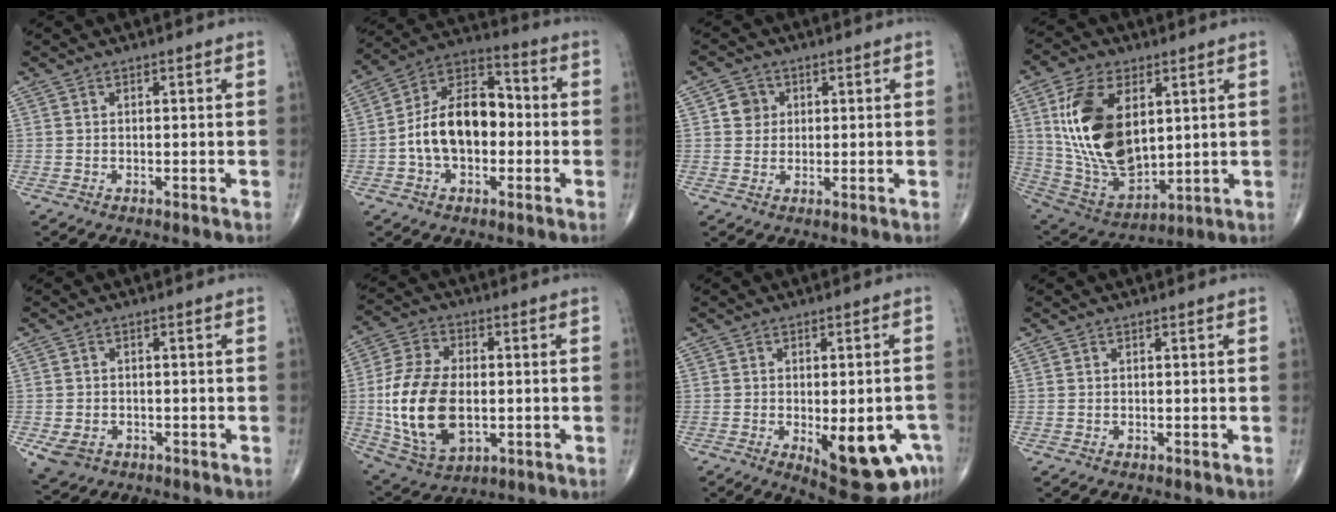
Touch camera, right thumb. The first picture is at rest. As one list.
[{"total": 15.2, "force": [-1.6, 9.5, 11.7], "torque": [-0.182, 0.041, -0.037]}, {"total": 3.8, "force": [0.9, 3.5, 1.0], "torque": [0.004, 0.001, 0.011]}, {"total": 21.4, "force": [4.6, 12.3, 16.9], "torque": [-0.305, -0.023, 0.100]}, {"total": 4.5, "force": [-1.7, 3.5, 2.1], "torque": [-0.040, 0.002, -0.019]}, {"total": 18.3, "force": [-1.5, 11.0, 14.6], "torque": [-0.282, -0.003, -0.016]}, {"total": 14.2, "force": [-5.1, 5.3, 12.1], "torque": [-0.123, 0.003, -0.049]}, {"total": 0.0}]